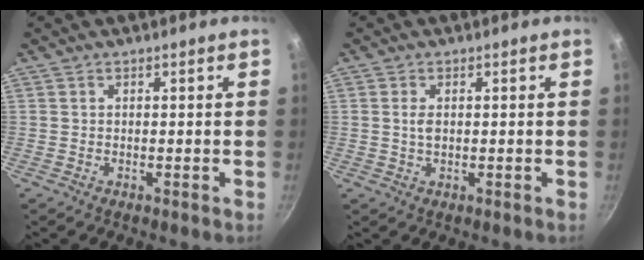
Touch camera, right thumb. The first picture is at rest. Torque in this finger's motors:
{"motor_torque": [-0.22, 0.07, 0.34, 0.41, -0.03]}